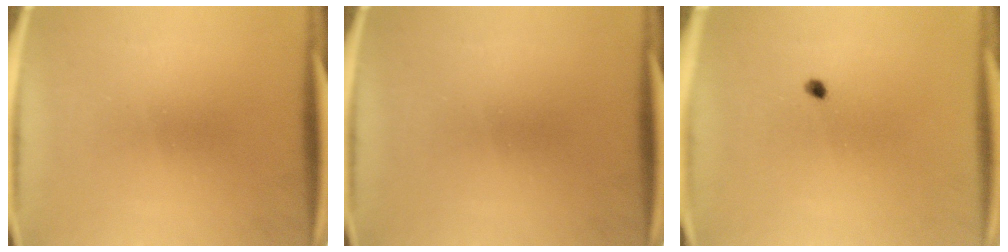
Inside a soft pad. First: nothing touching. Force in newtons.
{"total": 0.0}
{"total": 0.9}